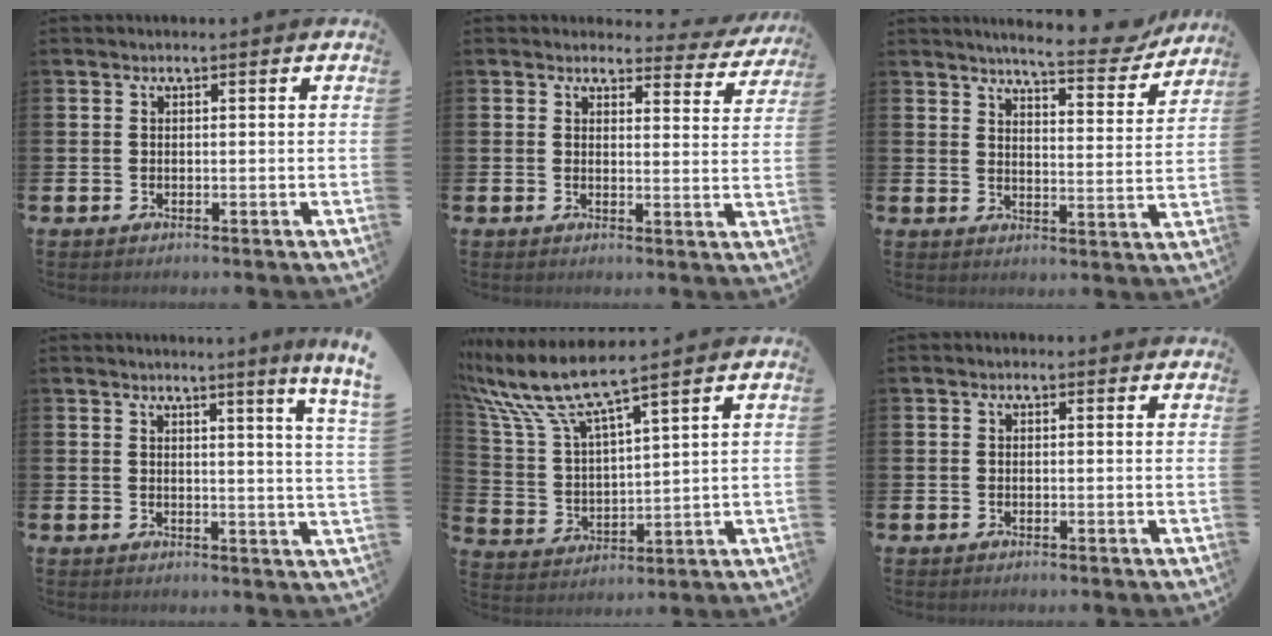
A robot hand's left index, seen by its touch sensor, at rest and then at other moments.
{"total": 2.8, "force": [2.5, 1.1, 0.3], "torque": [0.003, -0.022, 0.037]}
{"total": 6.9, "force": [6.5, 0.7, 2.2], "torque": [-0.041, -0.043, 0.109]}
{"total": 3.1, "force": [2.8, -0.9, 1.0], "torque": [-0.012, -0.028, 0.043]}
{"total": 8.1, "force": [7.1, 0.6, 3.9], "torque": [-0.108, -0.040, 0.120]}
{"total": 0.0}